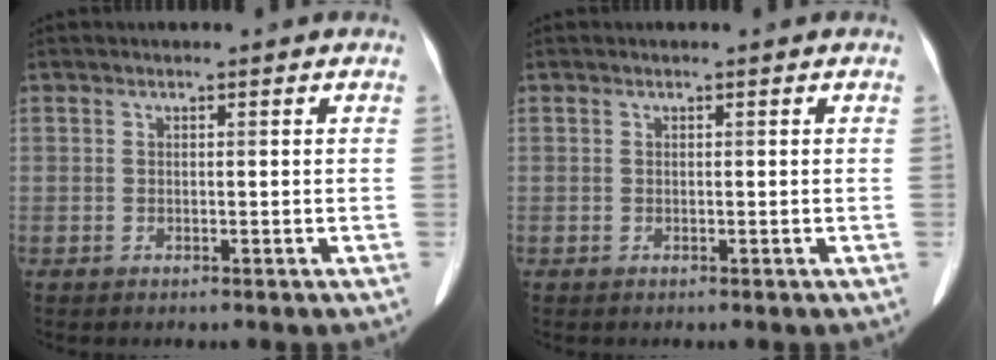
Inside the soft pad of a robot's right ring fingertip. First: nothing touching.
{"total": 0.0}